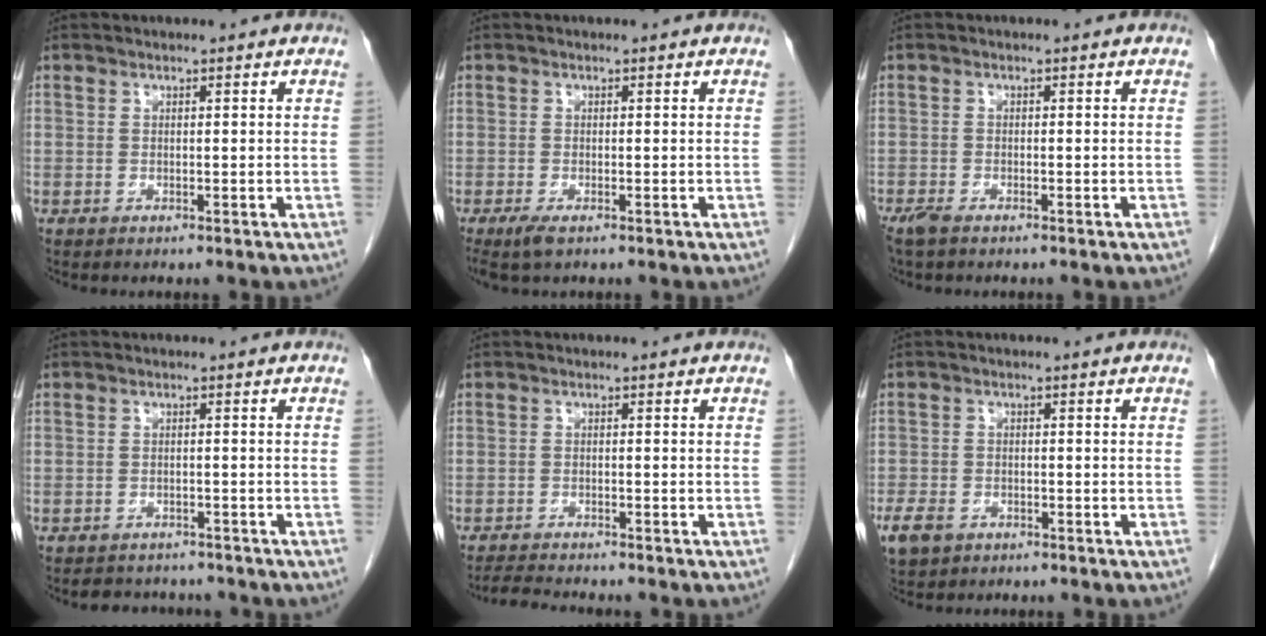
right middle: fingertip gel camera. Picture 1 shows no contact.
{"total": 2.3, "force": [-1.5, 0.7, 1.7], "torque": [-0.038, -0.008, -0.025]}
{"total": 2.3, "force": [-1.8, 0.7, 1.3], "torque": [-0.033, -0.007, -0.032]}
{"total": 4.6, "force": [-4.2, 1.8, 0.6], "torque": [-0.006, 0.000, -0.054]}
{"total": 3.4, "force": [-3.2, -0.5, 0.8], "torque": [-0.019, -0.018, -0.056]}
{"total": 5.0, "force": [-3.2, 3.2, 2.1], "torque": [-0.044, -0.002, -0.051]}